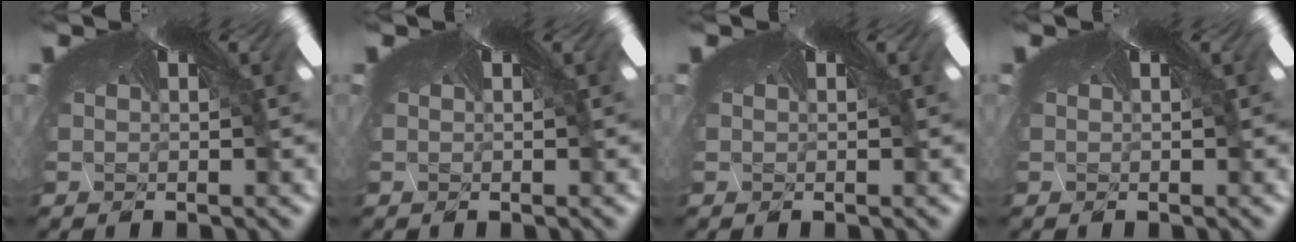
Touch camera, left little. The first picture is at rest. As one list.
[{"total": 0.0}, {"total": 0.0}, {"total": 0.0}]